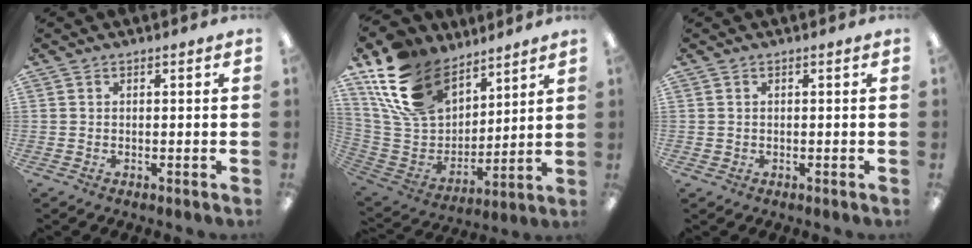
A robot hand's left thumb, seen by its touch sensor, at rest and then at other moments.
{"total": 20.5, "force": [13.2, 12.4, 9.7], "torque": [-0.212, -0.058, 0.251]}
{"total": 0.6, "force": [0.2, 0.6, -0.1], "torque": [0.001, 0.004, 0.003]}